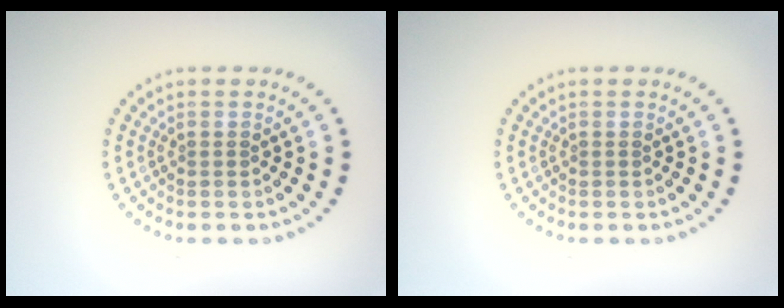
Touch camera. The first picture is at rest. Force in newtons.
{"total": 0.0}